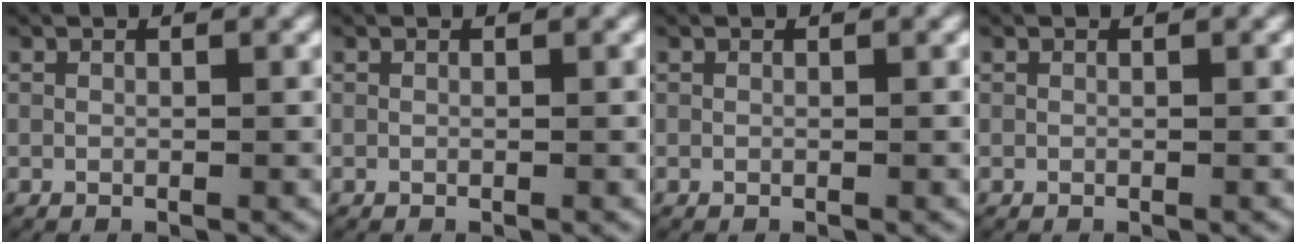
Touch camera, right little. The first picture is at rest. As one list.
[{"total": 0.0}, {"total": 0.0}, {"total": 0.0}]